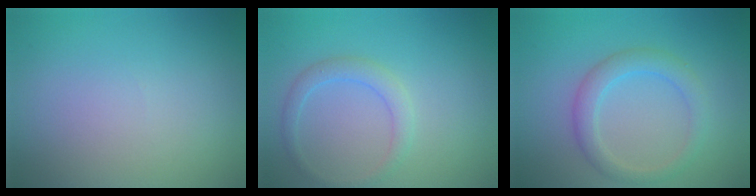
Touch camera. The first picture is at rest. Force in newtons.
{"total": 1.9, "press": 1.9, "slide": 0.1}
{"total": 2.7, "press": 2.7, "slide": 0.1}